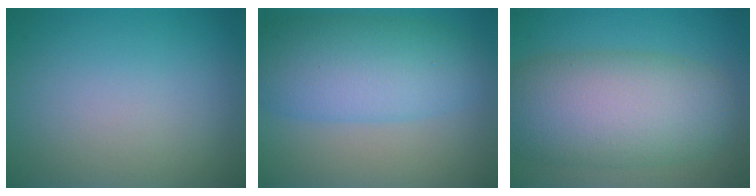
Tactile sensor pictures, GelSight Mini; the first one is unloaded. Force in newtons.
{"total": 7.7, "press": 7.7, "slide": 0.3}
{"total": 9.7, "press": 9.7, "slide": 0.7}